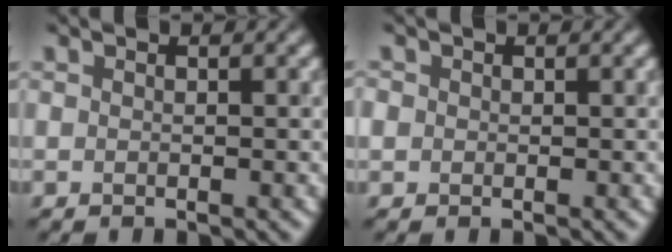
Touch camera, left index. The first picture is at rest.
{"total": 1.0, "force": [0.0, 1.0, 0.2], "torque": [0.002, -0.002, -0.005]}